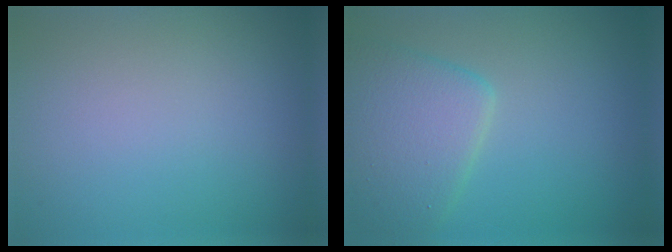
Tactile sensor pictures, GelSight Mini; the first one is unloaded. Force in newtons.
{"total": 5.1, "press": 5.1, "slide": 0.3}